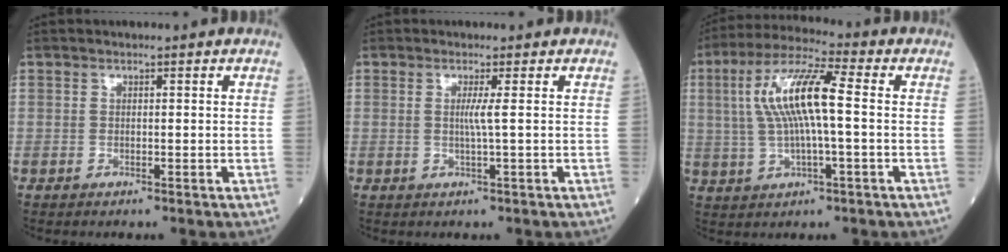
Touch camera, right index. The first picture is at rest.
{"total": 1.8, "force": [0.2, -0.7, 1.7], "torque": [-0.037, -0.003, 0.001]}
{"total": 11.6, "force": [1.1, 1.6, 11.5], "torque": [-0.233, 0.021, 0.019]}